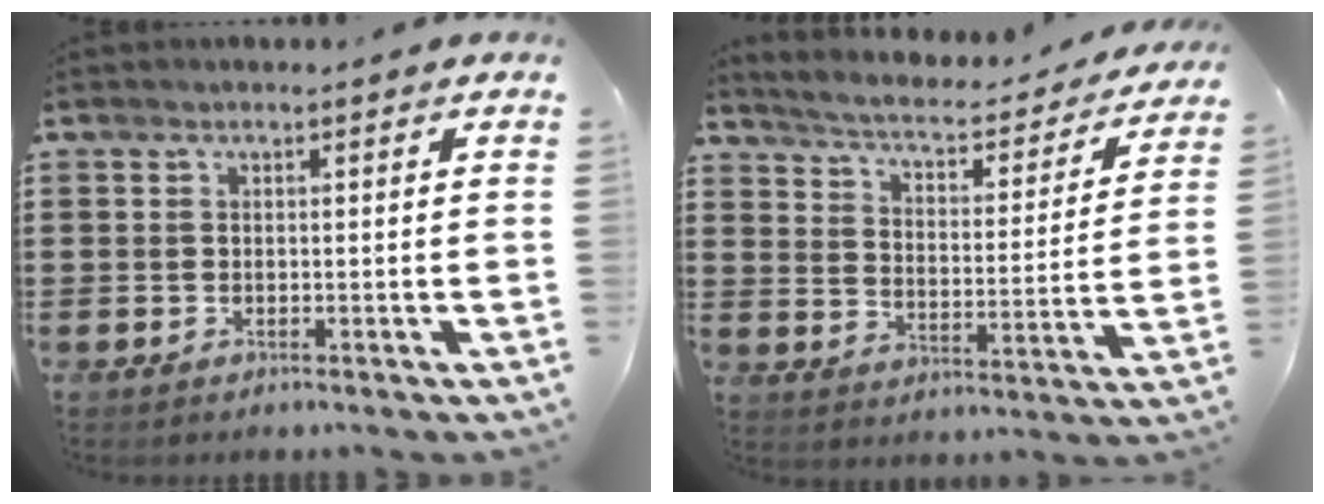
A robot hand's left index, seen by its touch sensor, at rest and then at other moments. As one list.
[{"total": 3.4, "force": [3.1, 0.2, 1.4], "torque": [-0.046, -0.032, 0.042]}]